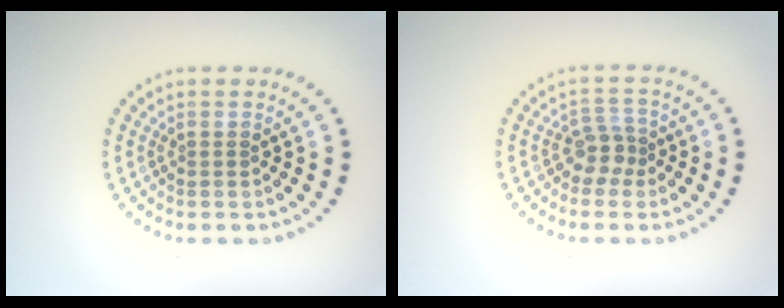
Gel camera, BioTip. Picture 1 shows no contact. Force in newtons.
{"total": 2.3, "press": 1.7, "slide": 1.4}